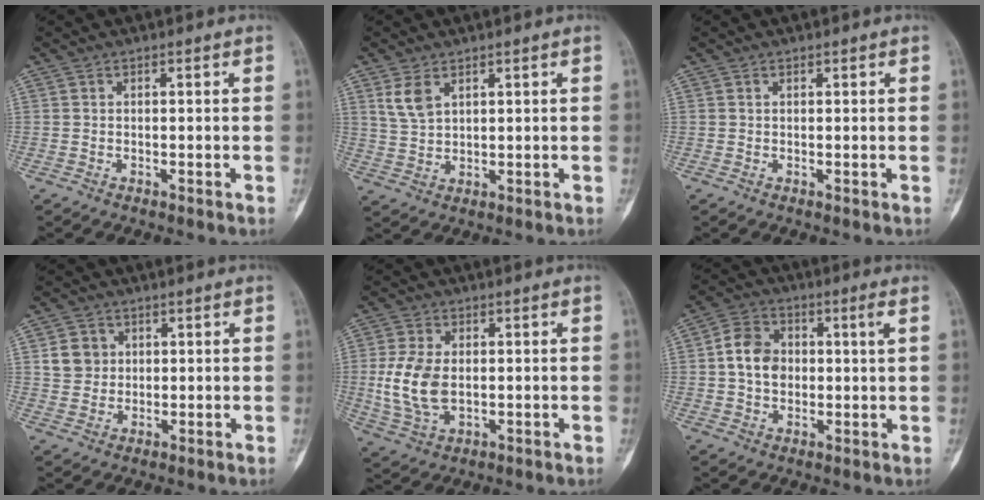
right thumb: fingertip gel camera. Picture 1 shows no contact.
{"total": 4.6, "force": [2.3, 2.6, 3.0], "torque": [-0.056, -0.006, 0.055]}
{"total": 0.0}
{"total": 5.2, "force": [1.3, 4.7, 1.8], "torque": [-0.008, -0.002, 0.024]}
{"total": 10.1, "force": [-0.1, 6.3, 7.9], "torque": [-0.164, -0.003, 0.006]}
{"total": 8.5, "force": [1.1, 5.5, 6.4], "torque": [-0.100, 0.017, 0.017]}